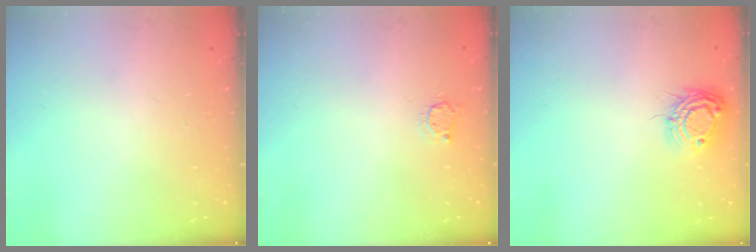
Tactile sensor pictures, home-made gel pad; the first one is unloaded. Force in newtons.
{"total": 2.7, "press": 2.7, "slide": 0.4}
{"total": 9.8, "press": 9.7, "slide": 0.8}